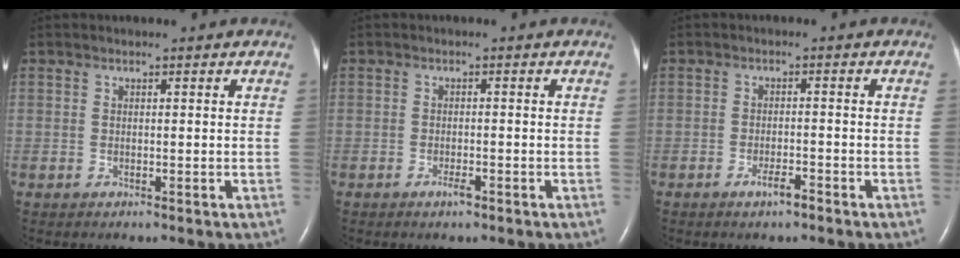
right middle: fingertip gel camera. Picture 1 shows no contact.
{"total": 1.5, "force": [-1.0, 0.3, 1.0], "torque": [-0.022, -0.001, -0.015]}
{"total": 2.3, "force": [-1.7, 0.3, 1.6], "torque": [-0.031, -0.001, -0.029]}